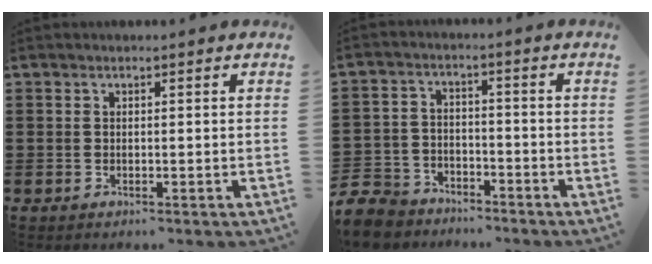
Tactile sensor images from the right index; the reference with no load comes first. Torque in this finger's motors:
{"motor_torque": [0.61, 0.76, -0.25, -0.21]}